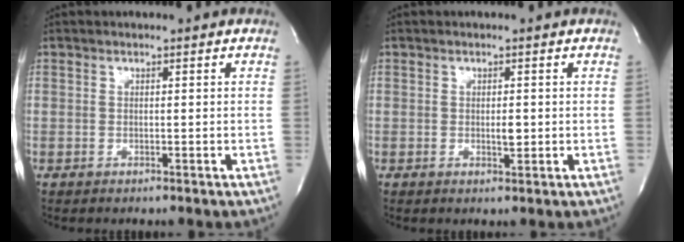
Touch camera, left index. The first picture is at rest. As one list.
[{"total": 1.4, "force": [-0.2, 0.5, 1.3], "torque": [-0.021, -0.004, -0.002]}]